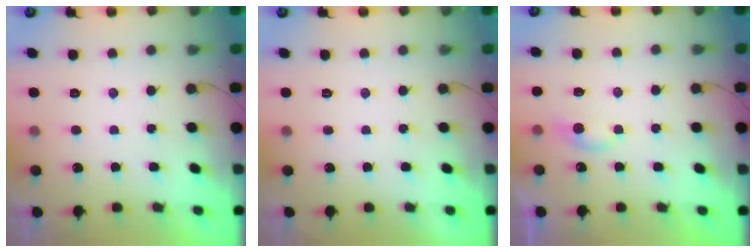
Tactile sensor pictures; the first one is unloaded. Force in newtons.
{"total": 0.0}
{"total": 3.9, "press": 3.8, "slide": 0.5}